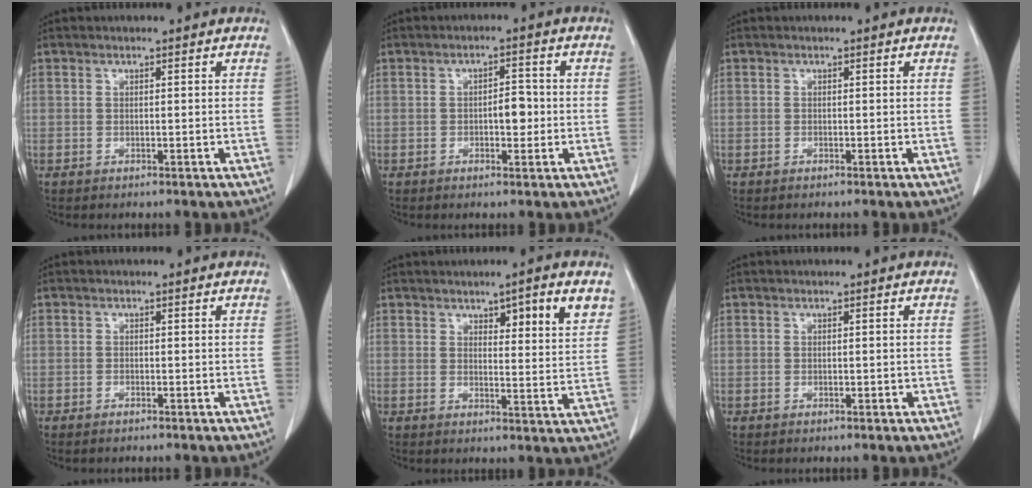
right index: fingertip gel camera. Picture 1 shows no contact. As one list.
[{"total": 3.2, "force": [-0.5, 1.5, 2.8], "torque": [-0.038, 0.005, -0.006]}, {"total": 0.0}, {"total": 0.8, "force": [-0.7, 0.2, 0.4], "torque": [-0.009, -0.001, -0.009]}, {"total": 7.4, "force": [4.3, 1.1, 5.9], "torque": [-0.076, -0.005, 0.059]}, {"total": 0.6, "force": [-0.2, 0.4, 0.4], "torque": [-0.005, 0.002, -0.003]}]